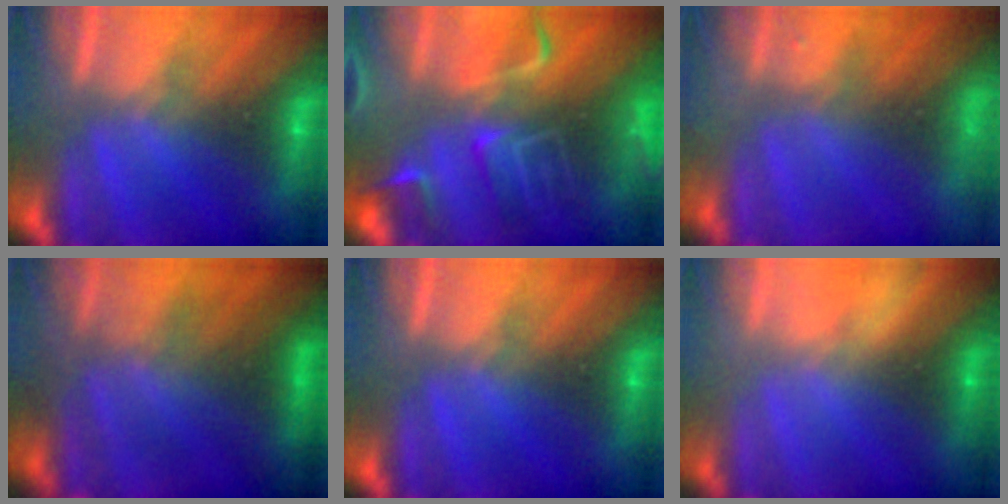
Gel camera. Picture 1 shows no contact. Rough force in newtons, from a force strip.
{"total": 9.2}
{"total": 11.8}
{"total": 4.4}
{"total": 0.0}
{"total": 2.6}